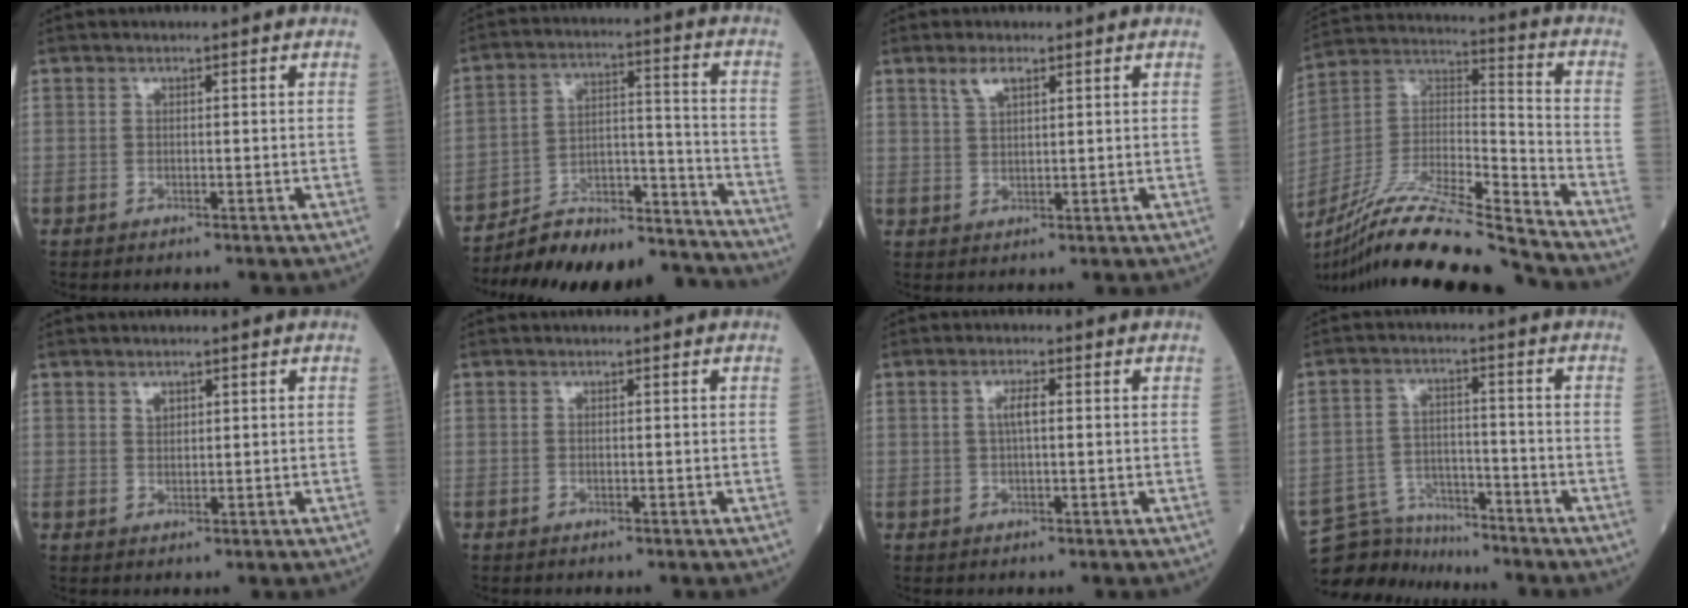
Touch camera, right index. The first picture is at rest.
{"total": 19.0, "force": [-18.2, 2.7, 4.4], "torque": [-0.073, 0.031, -0.277]}
{"total": 2.9, "force": [1.9, 0.9, 2.0], "torque": [-0.044, 0.005, 0.041]}
{"total": 22.3, "force": [-19.7, 0.0, 10.5], "torque": [-0.234, -0.008, -0.356]}
{"total": 1.4, "force": [0.8, 0.8, 0.7], "torque": [-0.009, 0.000, 0.014]}
{"total": 0.0}
{"total": 2.4, "force": [0.3, 0.5, 2.3], "torque": [-0.047, 0.005, 0.006]}
{"total": 7.8, "force": [-7.5, 1.7, -1.1], "torque": [0.012, 0.019, -0.135]}